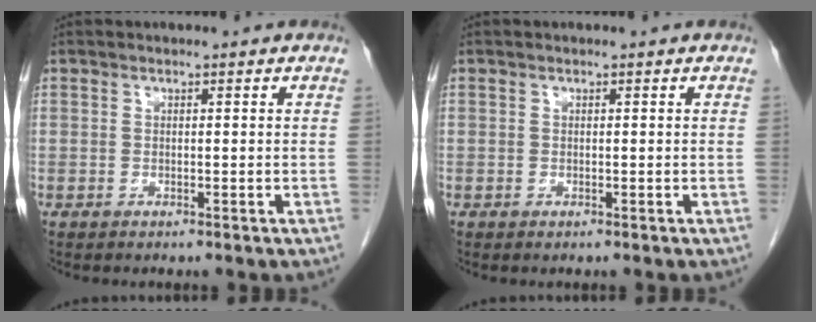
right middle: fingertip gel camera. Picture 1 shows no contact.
{"total": 0.0}